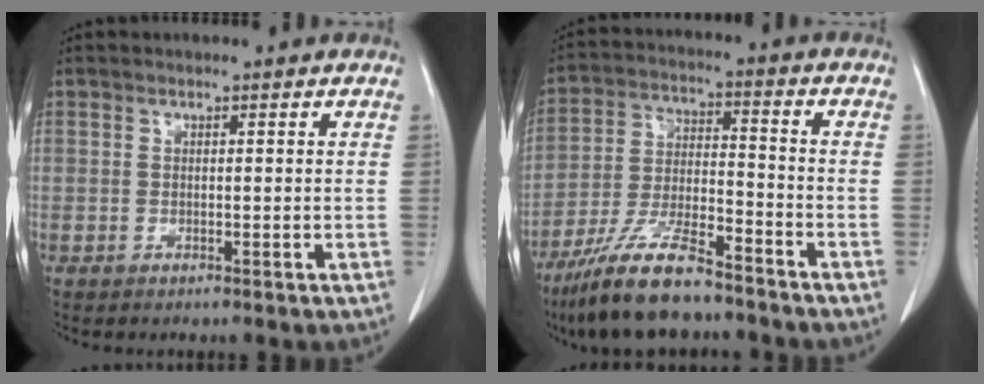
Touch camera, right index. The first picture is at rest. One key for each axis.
{"total": 13.6, "fx": -10.6, "fy": 2.7, "fz": 8.1, "tx": -0.163, "ty": -0.018, "tz": -0.195}